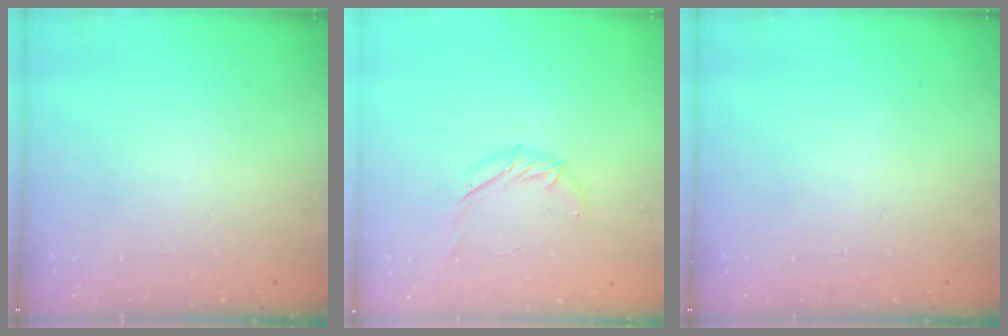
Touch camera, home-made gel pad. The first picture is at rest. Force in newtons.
{"total": 5.8, "press": 5.7, "slide": 1.3}
{"total": 0.0}